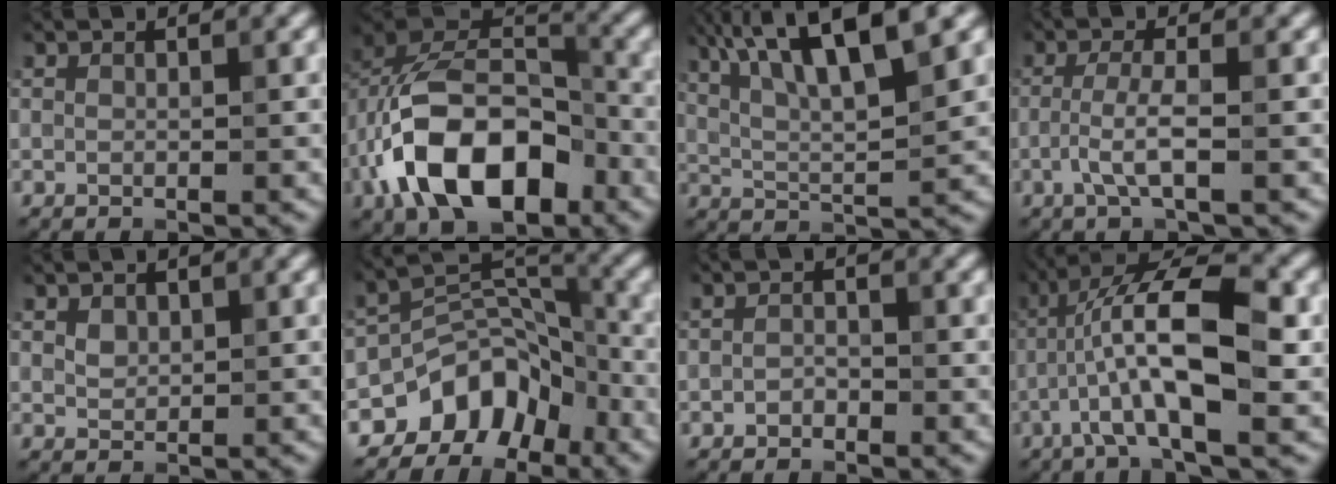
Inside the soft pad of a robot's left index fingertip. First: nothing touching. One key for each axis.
{"total": 12.2, "fx": -4.5, "fy": 7.3, "fz": 8.7, "tx": -0.147, "ty": 0.011, "tz": -0.085}
{"total": 10.6, "fx": 5.6, "fy": 2.7, "fz": 8.6, "tx": -0.145, "ty": 0.019, "tz": 0.093}
{"total": 2.9, "fx": -0.8, "fy": 0.3, "fz": 2.7, "tx": -0.055, "ty": 0.006, "tz": -0.021}
{"total": 1.1, "fx": 0.6, "fy": 0.8, "fz": 0.5, "tx": -0.010, "ty": -0.001, "tz": 0.015}
{"total": 7.2, "fx": -4.5, "fy": 4.7, "fz": 3.0, "tx": -0.023, "ty": 0.003, "tz": -0.086}
{"total": 1.0, "fx": -0.6, "fy": 0.6, "fz": 0.4, "tx": -0.007, "ty": 0.001, "tz": -0.013}
{"total": 9.5, "fx": -1.4, "fy": 2.4, "fz": 9.1, "tx": -0.167, "ty": 0.024, "tz": -0.032}